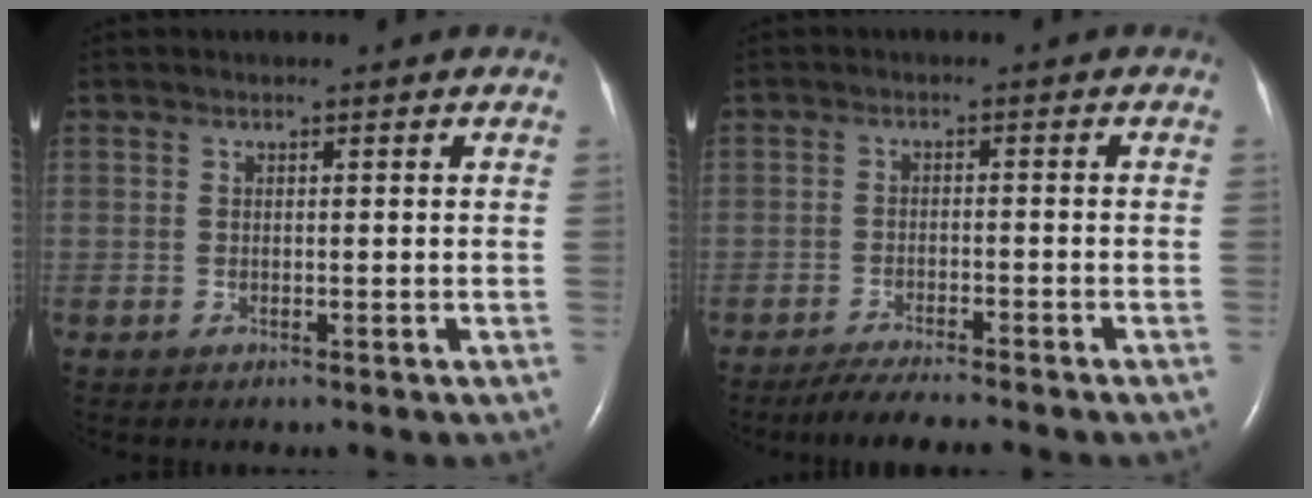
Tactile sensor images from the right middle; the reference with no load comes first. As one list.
[{"total": 5.4, "force": [-4.9, 0.0, 2.2], "torque": [-0.042, -0.018, -0.084]}]